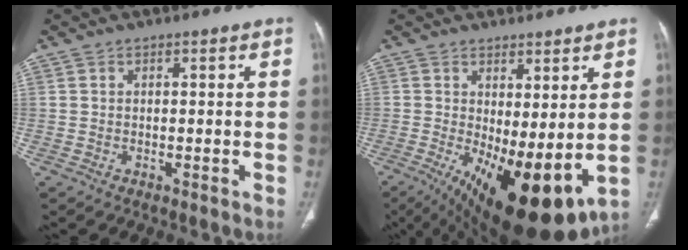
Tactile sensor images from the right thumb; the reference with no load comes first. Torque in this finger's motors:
{"motor_torque": [-0.12, 1.35, 0.24, 0.00, 0.42]}